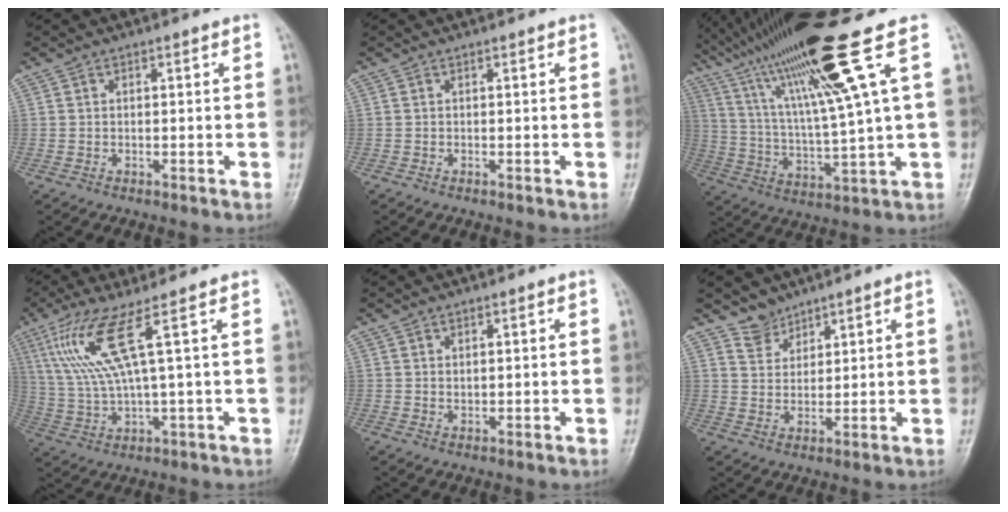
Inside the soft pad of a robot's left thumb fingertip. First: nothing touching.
{"total": 0.0}
{"total": 20.8, "force": [10.6, 0.1, 17.9], "torque": [-0.316, -0.022, 0.187]}
{"total": 9.8, "force": [4.0, 0.1, 8.9], "torque": [-0.221, -0.015, 0.091]}
{"total": 1.4, "force": [0.4, 0.8, 1.0], "torque": [-0.016, -0.002, 0.010]}
{"total": 3.5, "force": [3.1, 1.7, 0.0], "torque": [0.022, -0.027, 0.060]}